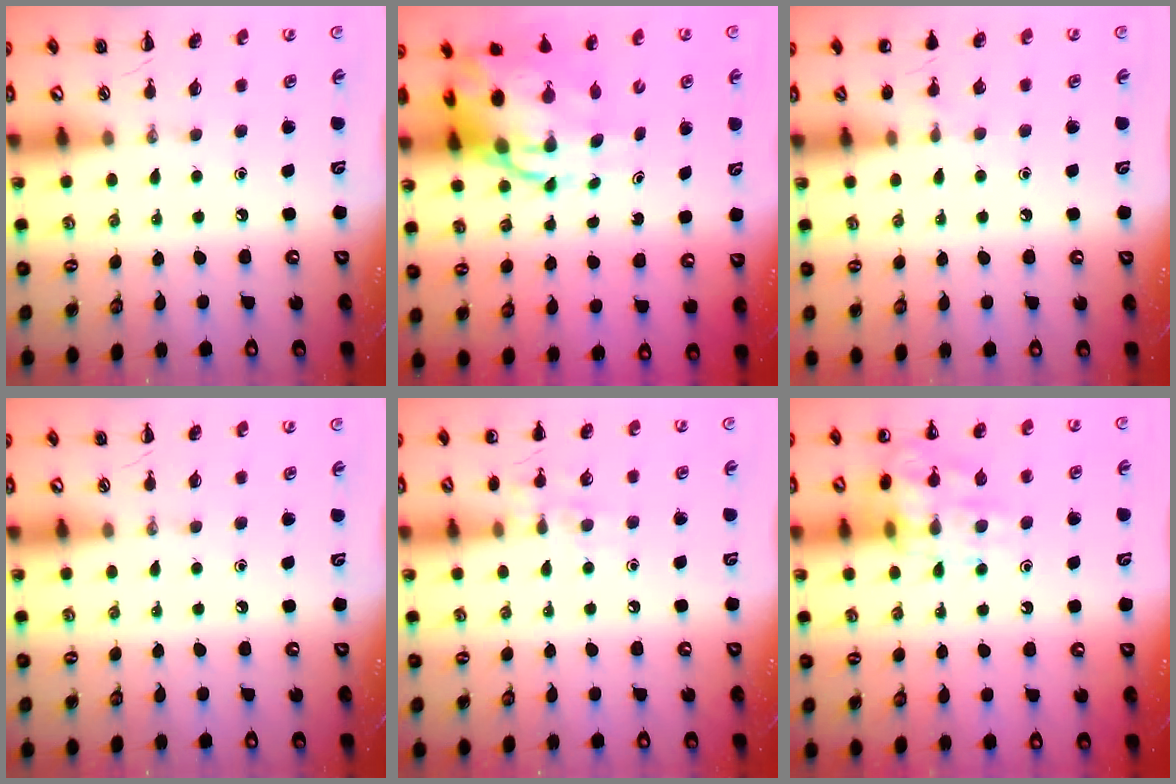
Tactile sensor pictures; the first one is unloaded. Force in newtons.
{"total": 11.3, "press": 10.9, "slide": 2.8}
{"total": 5.7, "press": 5.4, "slide": 1.8}
{"total": 0.0}
{"total": 7.1, "press": 7.0, "slide": 1.4}
{"total": 13.3, "press": 13.3, "slide": 1.1}